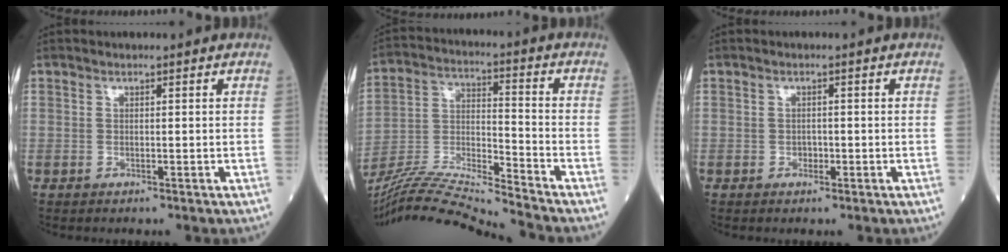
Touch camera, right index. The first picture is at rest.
{"total": 17.1, "force": [-15.9, -1.9, 5.8], "torque": [-0.105, 0.001, -0.286]}
{"total": 1.0, "force": [-0.3, 0.8, 0.5], "torque": [-0.006, 0.003, -0.004]}